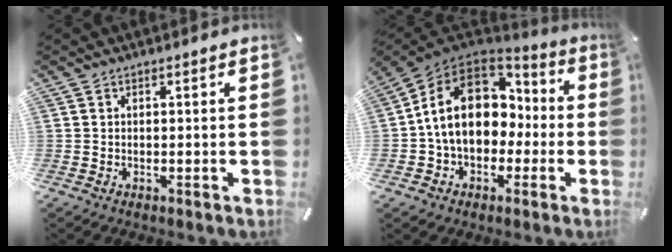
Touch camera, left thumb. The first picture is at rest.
{"total": 17.2, "force": [0.8, 13.6, 10.5], "torque": [-0.206, 0.015, 0.017]}